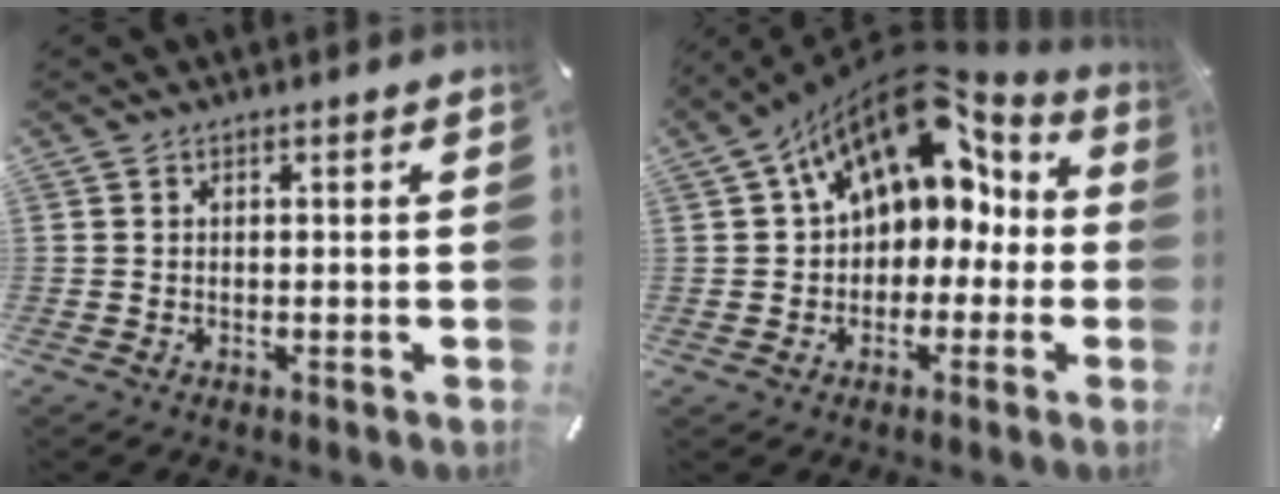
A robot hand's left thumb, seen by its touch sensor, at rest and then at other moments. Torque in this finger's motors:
{"motor_torque": [1.37, 3.63, 1.83, 0.95, 0.32]}